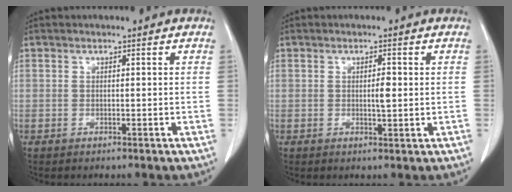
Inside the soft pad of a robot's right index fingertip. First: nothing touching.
{"total": 1.7, "force": [0.1, 0.3, 1.6], "torque": [-0.026, 0.001, 0.001]}